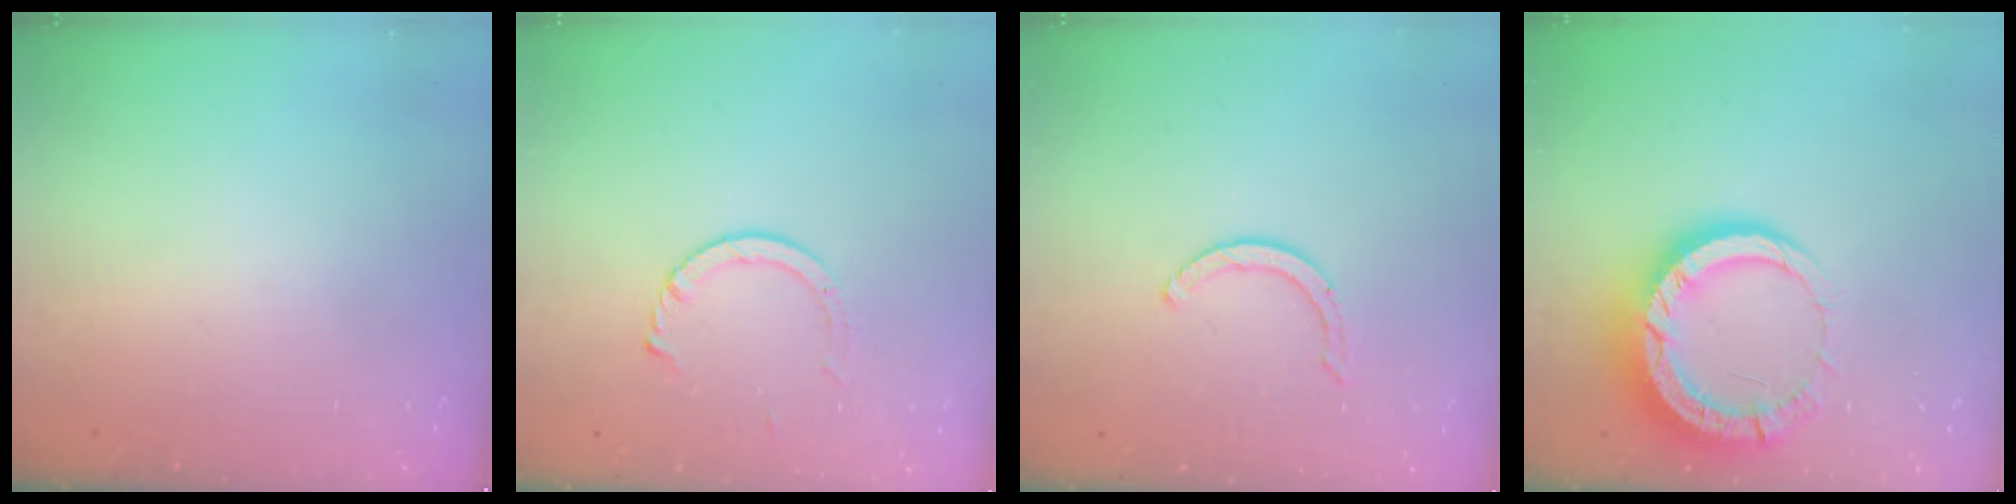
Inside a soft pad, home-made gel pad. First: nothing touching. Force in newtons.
{"total": 3.9, "press": 3.9, "slide": 0.4}
{"total": 2.9, "press": 2.9, "slide": 0.4}
{"total": 13.4, "press": 13.3, "slide": 1.4}